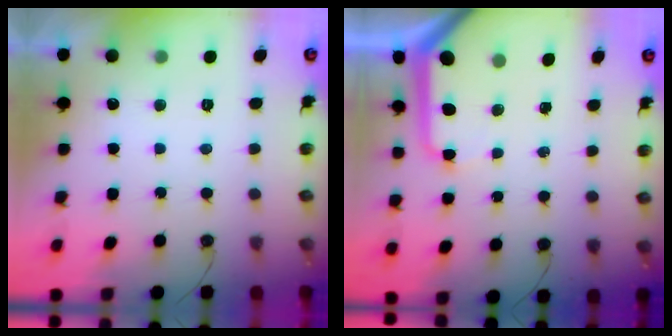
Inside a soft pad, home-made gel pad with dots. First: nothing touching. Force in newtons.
{"total": 10.5, "press": 10.4, "slide": 1.1}